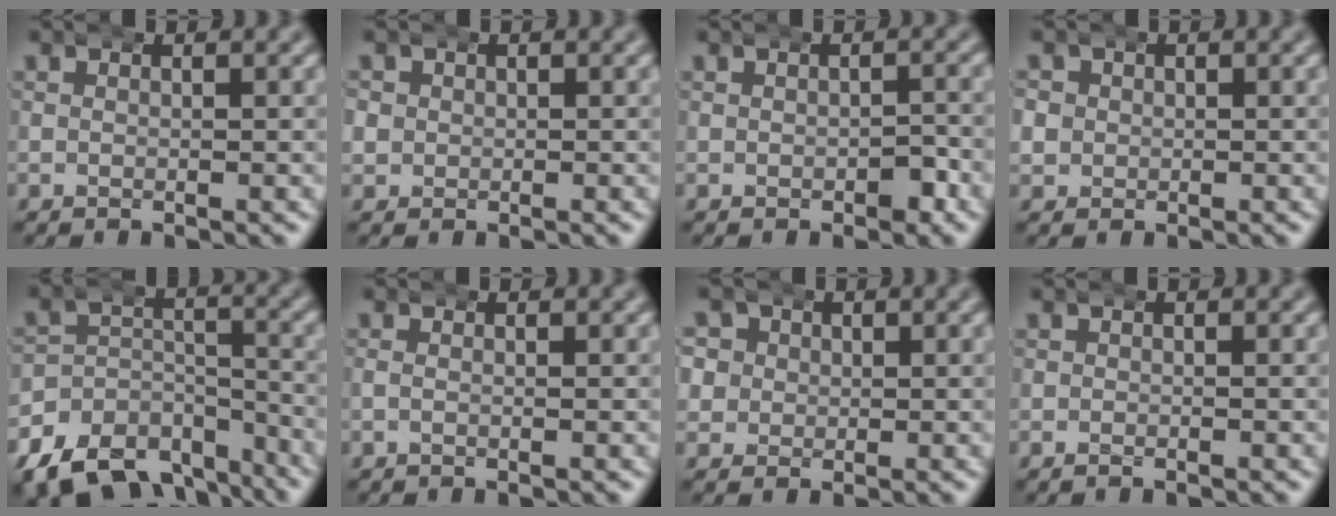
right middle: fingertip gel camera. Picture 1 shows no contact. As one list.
[{"total": 1.9, "force": [-0.1, 1.9, 0.4], "torque": [-0.021, 0.000, -0.001]}, {"total": 1.5, "force": [-0.8, 0.9, 0.9], "torque": [-0.012, 0.002, -0.016]}, {"total": 2.5, "force": [-0.2, 2.4, 0.6], "torque": [-0.029, 0.000, -0.004]}, {"total": 12.6, "force": [-9.6, 7.2, 3.7], "torque": [-0.063, -0.020, -0.166]}, {"total": 0.6, "force": [-0.4, 0.1, 0.5], "torque": [-0.014, 0.000, -0.009]}, {"total": 4.1, "force": [0.6, 3.8, 1.4], "torque": [-0.047, -0.007, 0.007]}, {"total": 0.6, "force": [-0.6, 0.1, 0.1], "torque": [-0.006, 0.000, -0.012]}]